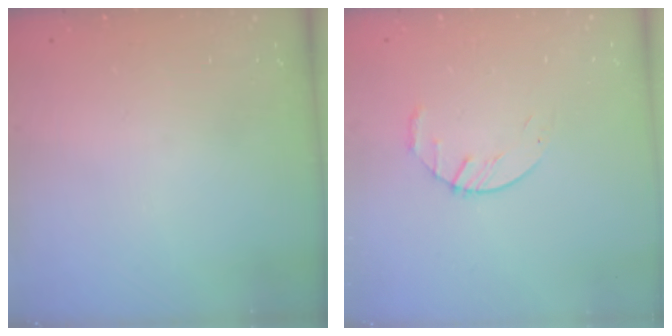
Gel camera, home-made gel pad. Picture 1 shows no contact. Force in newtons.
{"total": 4.3, "press": 4.2, "slide": 0.6}